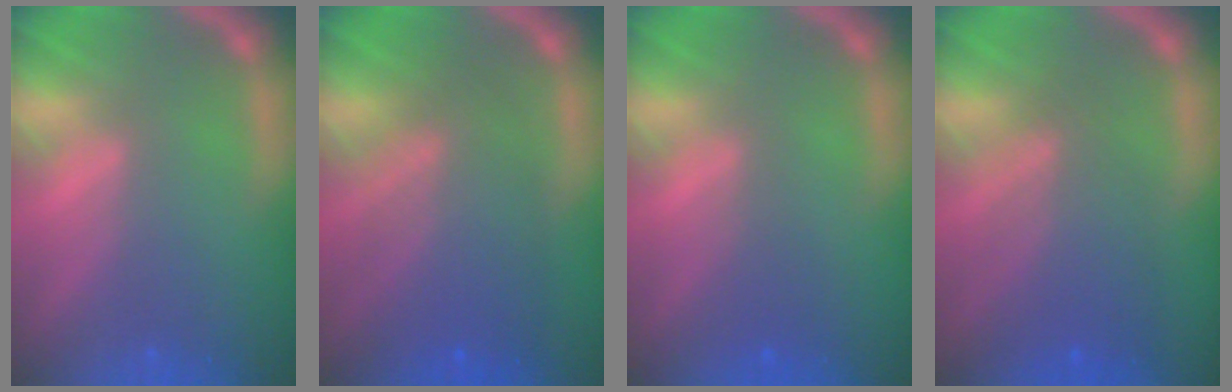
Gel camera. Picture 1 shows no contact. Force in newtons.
{"total": 7.5}
{"total": 1.5}
{"total": 5.5}